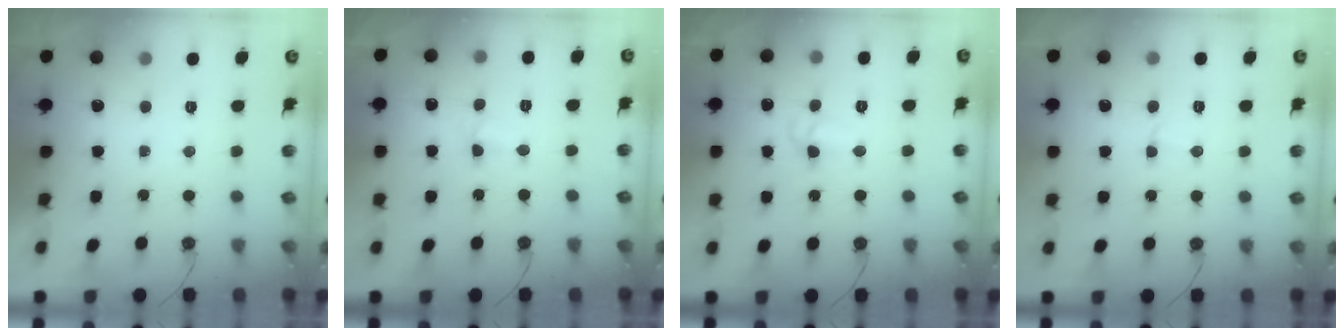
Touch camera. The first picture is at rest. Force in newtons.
{"total": 3.0, "press": 2.9, "slide": 0.5}
{"total": 5.4, "press": 5.4, "slide": 0.6}
{"total": 2.3, "press": 2.3, "slide": 0.3}